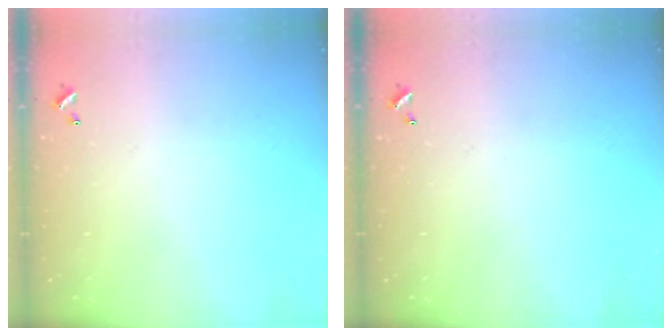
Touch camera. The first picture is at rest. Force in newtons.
{"total": 0.0}